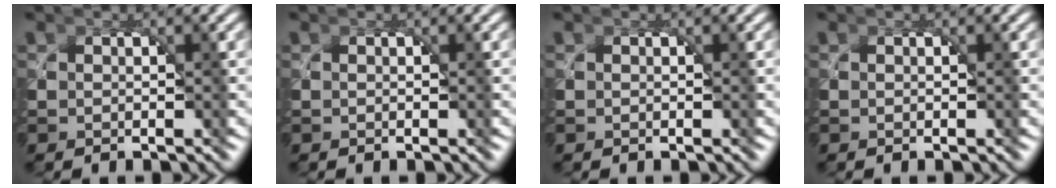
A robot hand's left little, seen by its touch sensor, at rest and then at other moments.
{"total": 0.0}
{"total": 0.0}
{"total": 0.0}